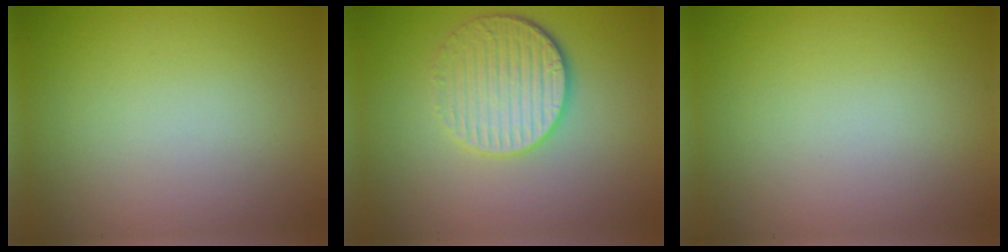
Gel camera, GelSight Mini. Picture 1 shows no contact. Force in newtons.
{"total": 4.8, "press": 3.9, "slide": 2.8}
{"total": 0.0}